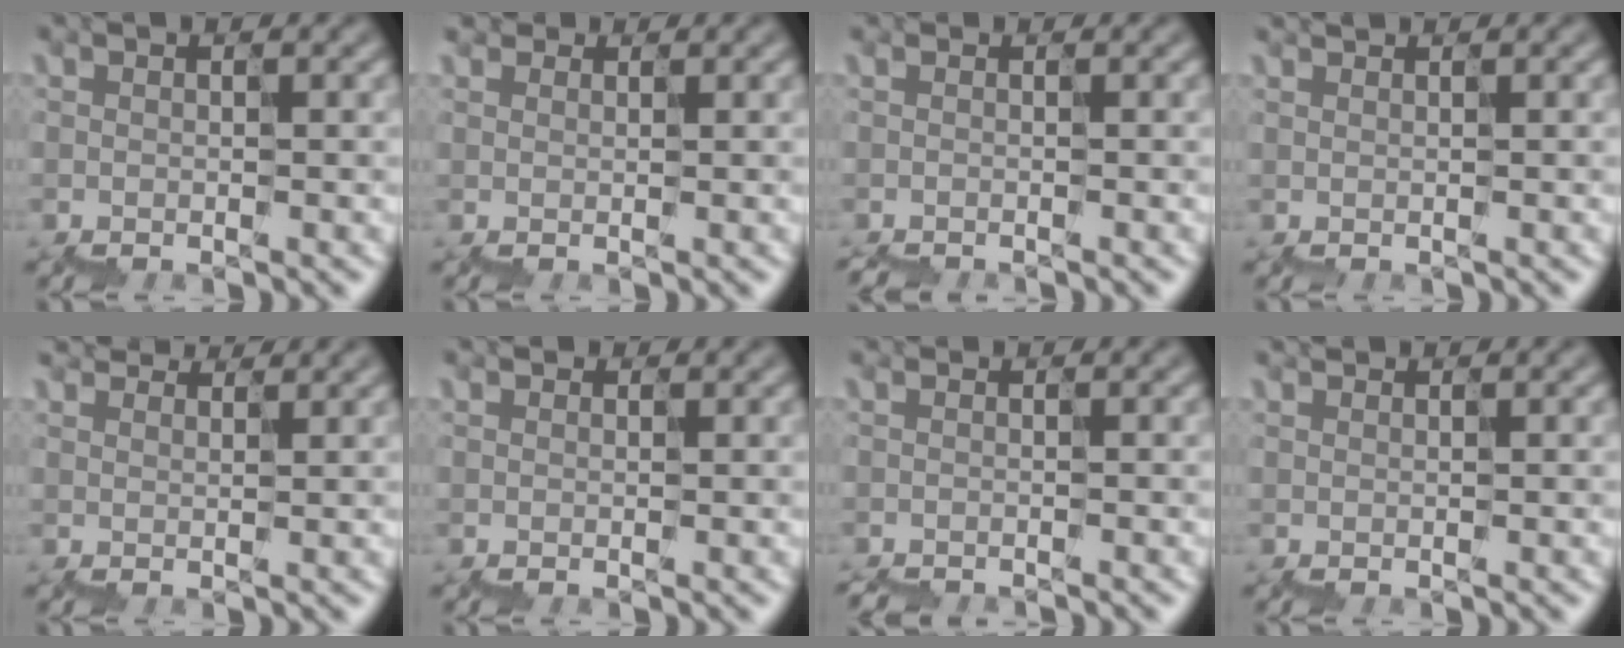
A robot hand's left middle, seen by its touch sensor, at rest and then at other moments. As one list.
[{"total": 1.7, "force": [1.5, 0.7, 0.0], "torque": [-0.001, 0.014, 0.021]}, {"total": 0.9, "force": [-0.8, 0.2, 0.0], "torque": [0.013, -0.005, -0.008]}, {"total": 0.9, "force": [0.8, 0.4, 0.2], "torque": [0.004, 0.013, 0.008]}, {"total": 4.8, "force": [4.4, 1.5, 1.2], "torque": [-0.030, 0.035, 0.050]}, {"total": 0.7, "force": [0.5, 0.5, 0.1], "torque": [0.008, 0.013, 0.006]}, {"total": 1.2, "force": [-1.1, 0.3, 0.2], "torque": [0.014, -0.007, -0.008]}, {"total": 0.9, "force": [0.8, 0.3, 0.1], "torque": [0.003, 0.013, 0.008]}]